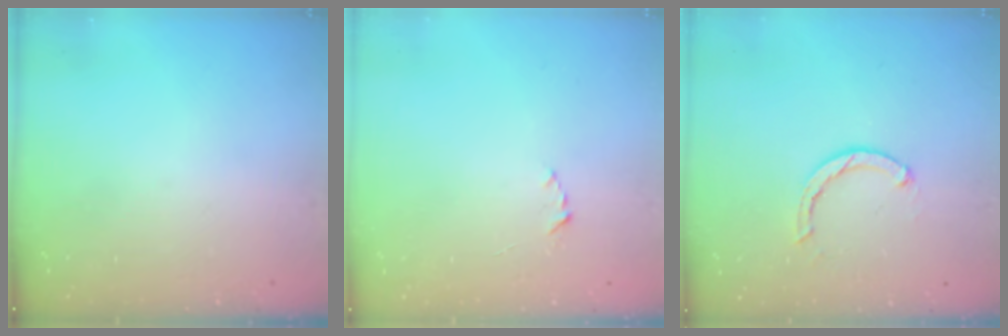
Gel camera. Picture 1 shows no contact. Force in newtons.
{"total": 1.9, "press": 1.9, "slide": 0.2}
{"total": 2.4, "press": 2.3, "slide": 0.4}